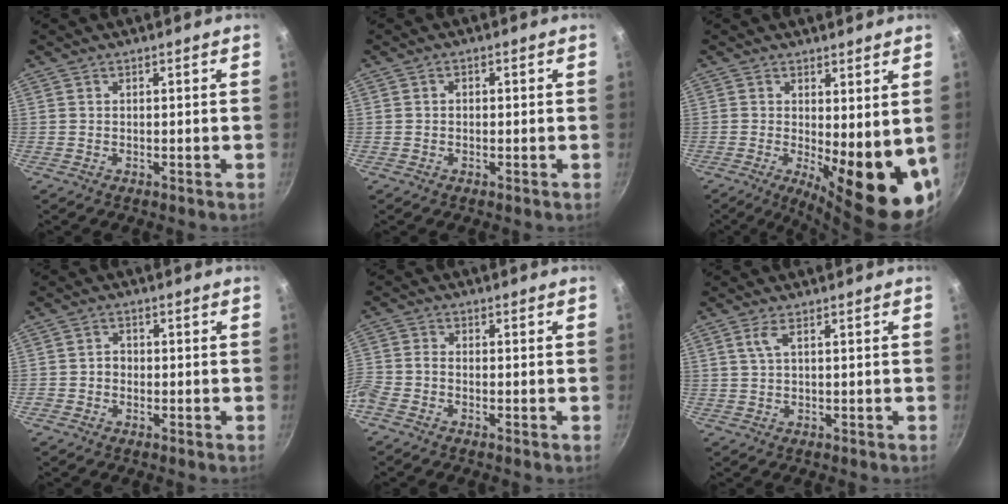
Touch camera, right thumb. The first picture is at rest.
{"total": 1.0, "force": [-0.1, 0.8, 0.5], "torque": [-0.008, 0.006, -0.002]}
{"total": 14.3, "force": [-0.7, 4.9, 13.5], "torque": [-0.146, -0.026, 0.003]}
{"total": 2.1, "force": [-0.7, 1.9, 0.8], "torque": [0.000, 0.012, -0.016]}
{"total": 4.7, "force": [-2.9, 2.1, 3.0], "torque": [-0.087, 0.015, -0.075]}
{"total": 2.1, "force": [0.7, 0.3, 2.0], "torque": [-0.044, 0.003, 0.017]}